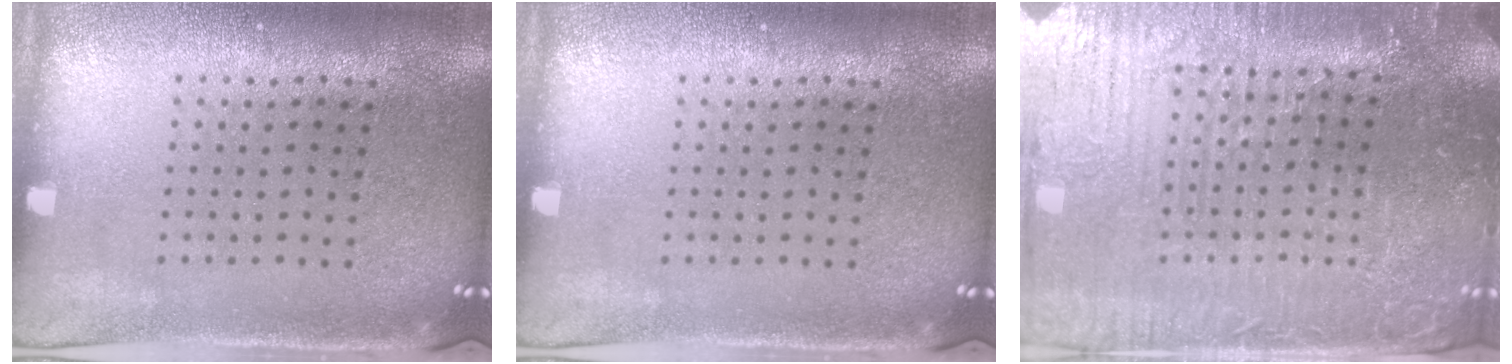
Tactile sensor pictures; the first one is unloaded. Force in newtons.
{"total": 0.0}
{"total": 4.7, "press": 4.5, "slide": 1.2}